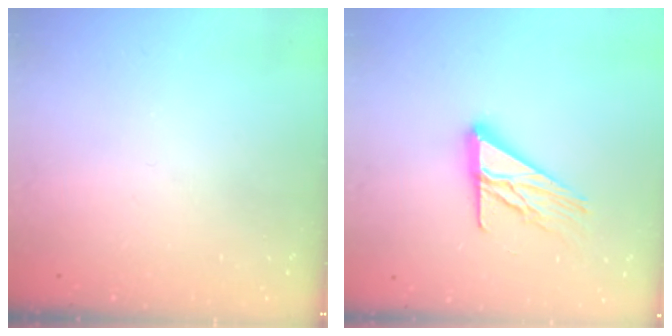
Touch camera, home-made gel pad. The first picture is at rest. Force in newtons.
{"total": 13.8, "press": 13.8, "slide": 1.1}